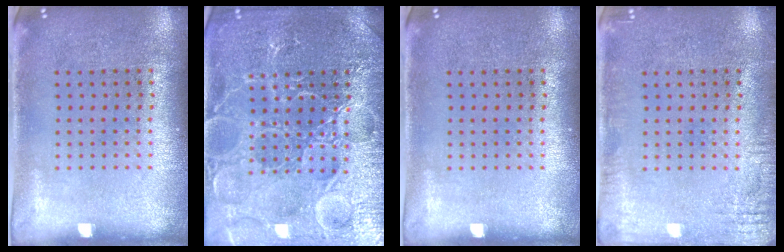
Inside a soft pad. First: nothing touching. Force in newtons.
{"total": 5.3, "press": 5.3, "slide": 0.6}
{"total": 0.0}
{"total": 2.0, "press": 2.0, "slide": 0.2}